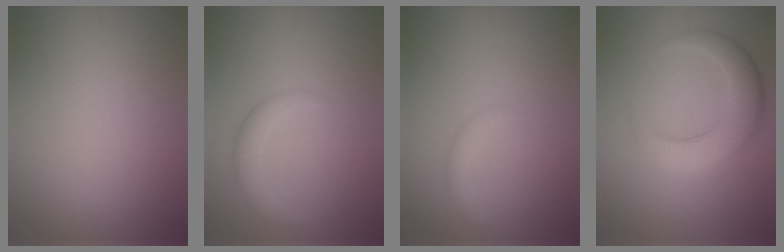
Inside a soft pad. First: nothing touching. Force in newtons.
{"total": 2.7, "press": 2.7, "slide": 0.2}
{"total": 1.5, "press": 1.5, "slide": 0.2}
{"total": 5.7, "press": 5.6, "slide": 0.2}